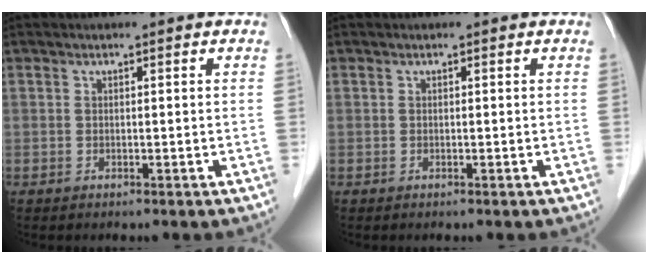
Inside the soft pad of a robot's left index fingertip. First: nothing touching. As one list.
[{"total": 0.0}]